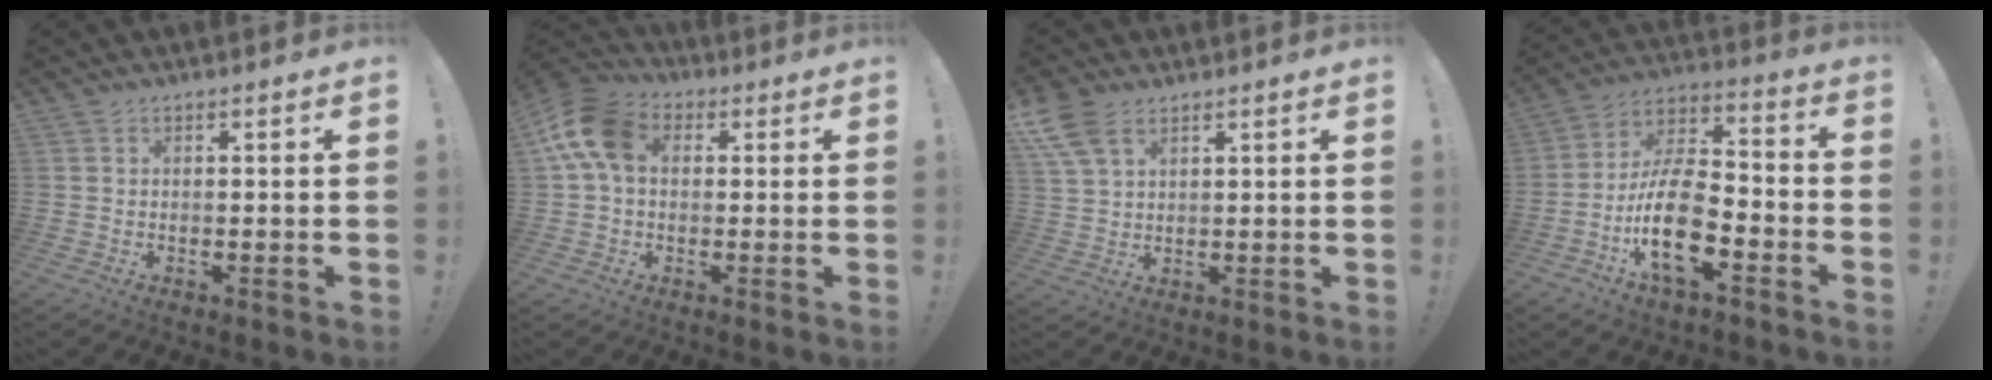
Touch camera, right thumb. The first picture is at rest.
{"total": 13.9, "force": [2.9, 9.5, 9.8], "torque": [-0.181, 0.012, 0.060]}
{"total": 8.4, "force": [4.6, 4.6, 5.4], "torque": [-0.107, -0.009, 0.092]}
{"total": 19.0, "force": [-7.6, 9.0, 14.8], "torque": [-0.296, 0.043, -0.123]}